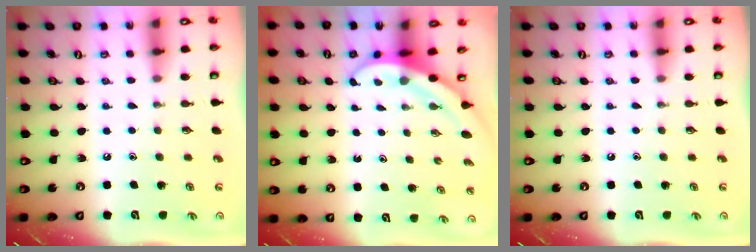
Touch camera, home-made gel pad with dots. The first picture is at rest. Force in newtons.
{"total": 3.9, "press": 3.9, "slide": 0.2}
{"total": 0.0}